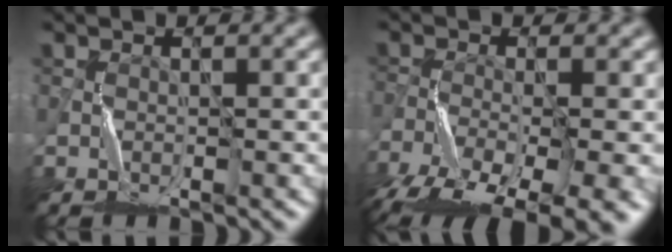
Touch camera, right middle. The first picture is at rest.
{"total": 10.3, "force": [-7.4, 3.3, 6.3], "torque": [-0.122, -0.034, -0.115]}